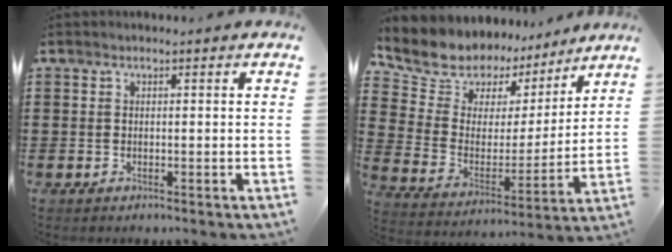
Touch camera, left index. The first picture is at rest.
{"total": 8.5, "force": [7.4, 4.2, -0.3], "torque": [-0.057, -0.067, 0.135]}